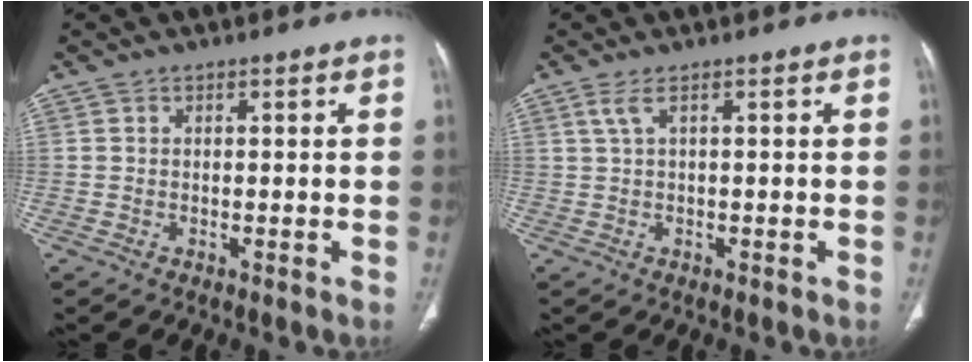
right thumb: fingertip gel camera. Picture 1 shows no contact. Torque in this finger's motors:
{"motor_torque": [0.35, 0.30, 0.44, 0.20, 0.07]}